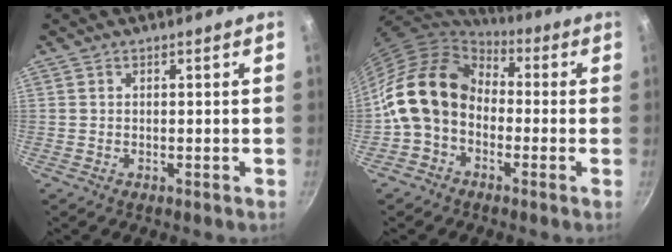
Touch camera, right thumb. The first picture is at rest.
{"total": 15.0, "force": [-1.5, 11.6, 9.4], "torque": [-0.145, 0.044, -0.046]}